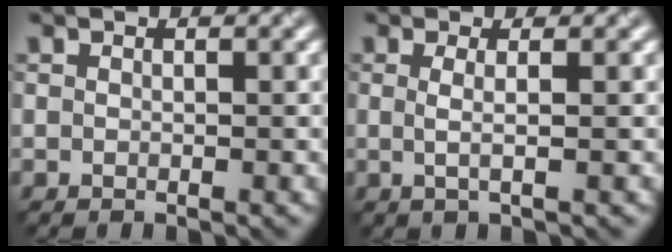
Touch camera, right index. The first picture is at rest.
{"total": 1.9, "force": [0.0, 0.5, 1.8], "torque": [-0.031, -0.001, -0.006]}